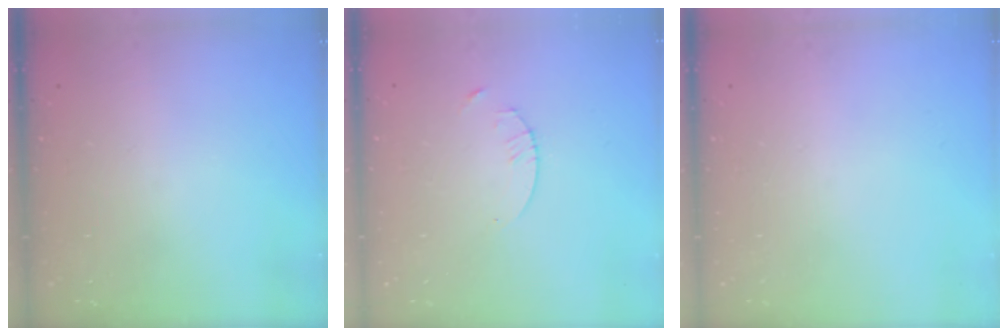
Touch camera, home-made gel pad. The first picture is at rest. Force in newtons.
{"total": 1.3, "press": 1.3, "slide": 0.2}
{"total": 0.0}